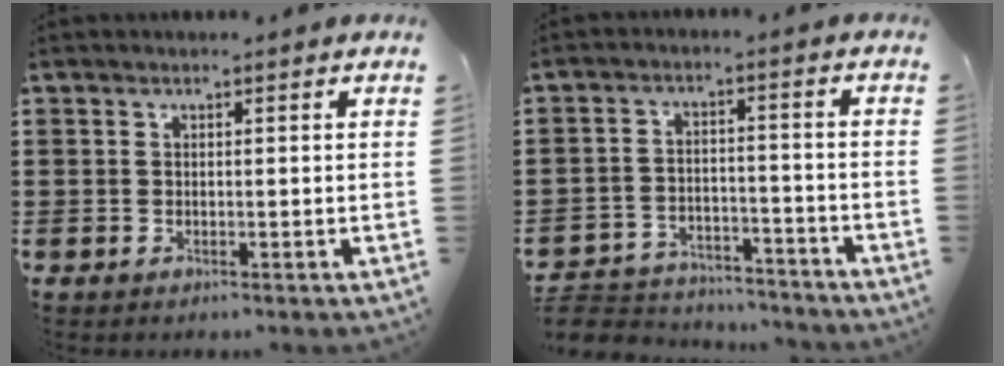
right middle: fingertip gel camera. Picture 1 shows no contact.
{"total": 4.7, "force": [-4.6, 0.9, 0.1], "torque": [-0.011, 0.008, -0.097]}